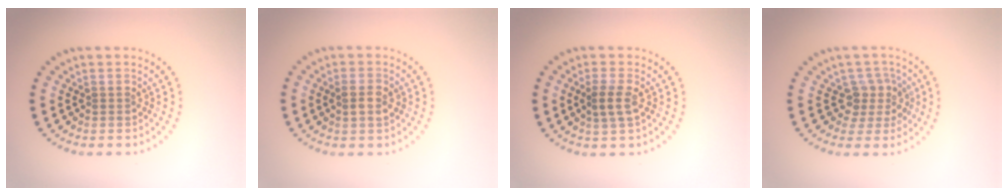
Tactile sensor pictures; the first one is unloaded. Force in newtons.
{"total": 1.8, "press": 1.8, "slide": 0.2}
{"total": 2.1, "press": 1.9, "slide": 0.7}
{"total": 2.7, "press": 2.1, "slide": 1.7}